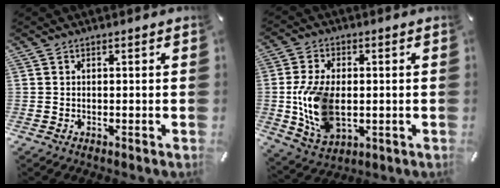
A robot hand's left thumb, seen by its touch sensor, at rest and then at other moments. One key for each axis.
{"total": 14.1, "fx": -0.9, "fy": 9.2, "fz": 10.6, "tx": -0.245, "ty": -0.011, "tz": -0.016}